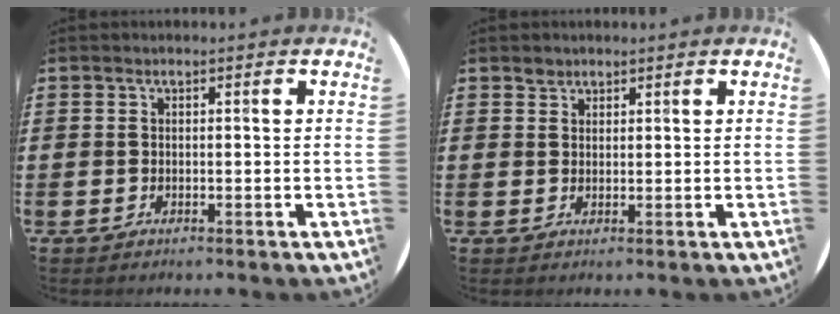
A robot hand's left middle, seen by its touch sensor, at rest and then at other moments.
{"total": 1.3, "force": [1.2, 0.6, 0.0], "torque": [-0.001, 0.001, 0.024]}